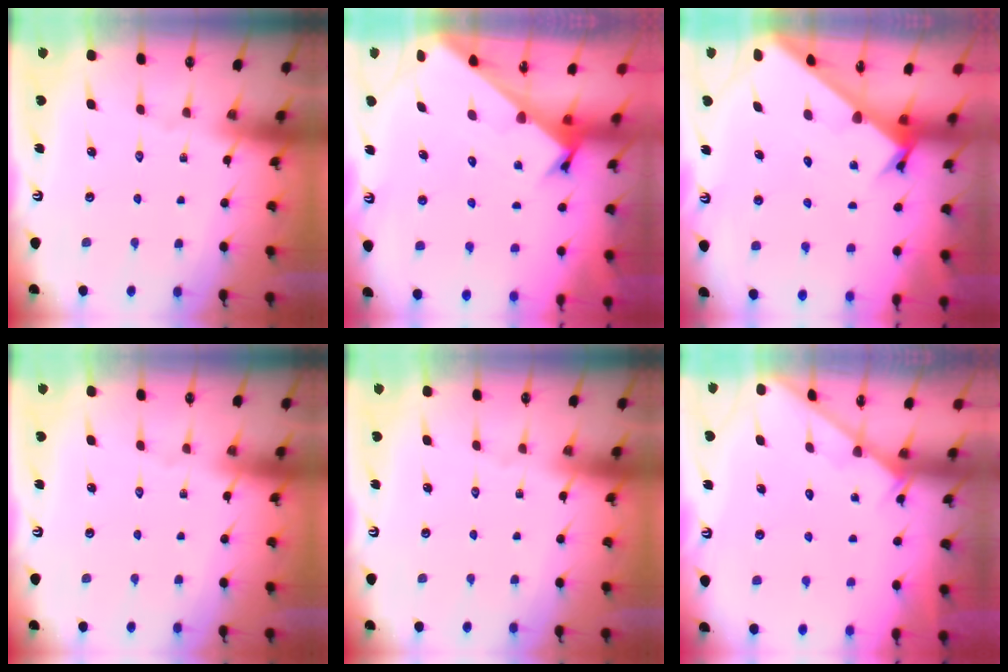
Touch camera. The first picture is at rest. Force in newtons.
{"total": 2.6, "press": 2.6, "slide": 0.3}
{"total": 2.1, "press": 2.1, "slide": 0.2}
{"total": 0.0}
{"total": 0.0}
{"total": 2.9, "press": 2.9, "slide": 0.3}